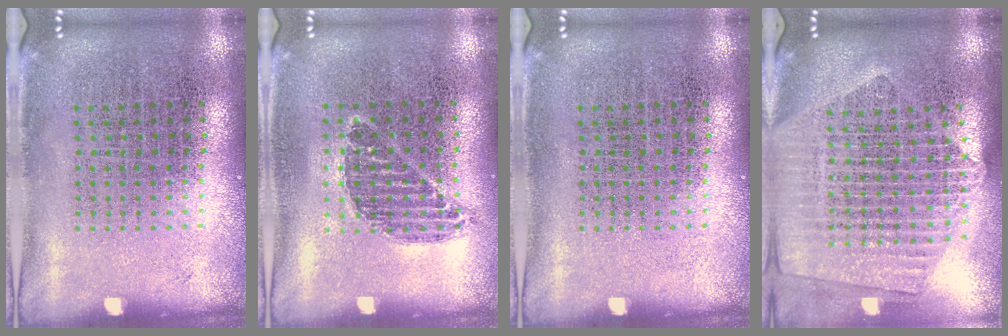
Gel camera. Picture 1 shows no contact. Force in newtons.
{"total": 0.8, "press": 0.7, "slide": 0.4}
{"total": 0.0}
{"total": 2.3, "press": 2.1, "slide": 1.1}